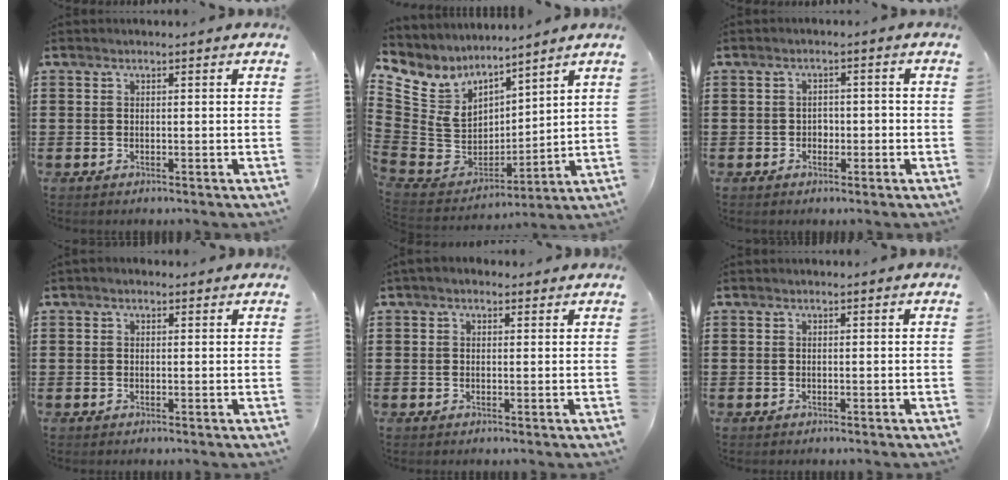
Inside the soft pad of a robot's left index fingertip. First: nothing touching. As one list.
[{"total": 6.9, "force": [4.4, 5.2, 1.3], "torque": [-0.087, -0.048, 0.079]}, {"total": 1.6, "force": [-0.8, 1.2, 0.7], "torque": [-0.018, 0.004, -0.021]}, {"total": 0.8, "force": [0.3, 0.6, 0.5], "torque": [-0.010, 0.006, 0.005]}, {"total": 1.4, "force": [0.9, 0.9, 0.6], "torque": [-0.015, 0.007, 0.017]}, {"total": 0.0}]